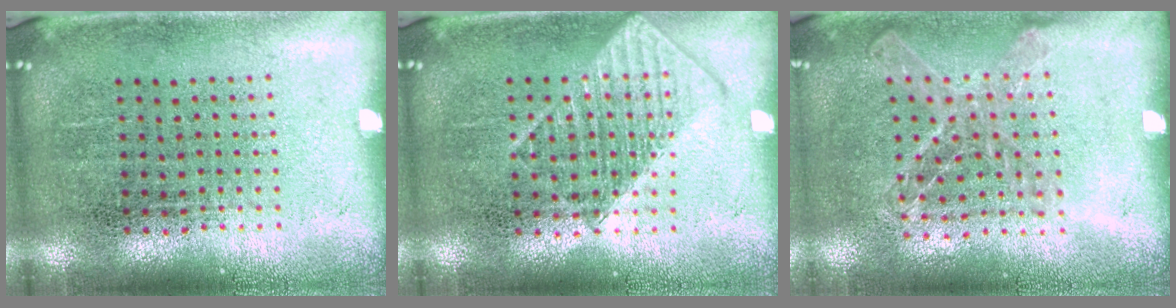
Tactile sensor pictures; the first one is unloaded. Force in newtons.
{"total": 1.1, "press": 1.1, "slide": 0.2}
{"total": 1.2, "press": 1.1, "slide": 0.2}